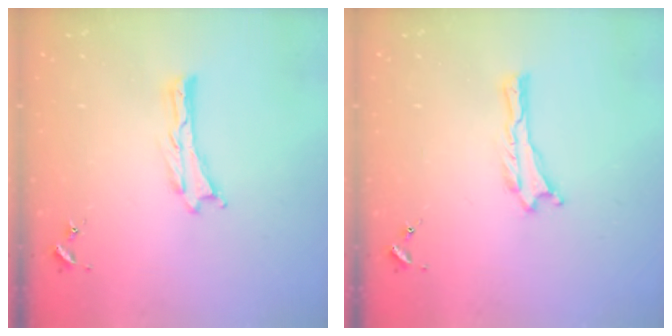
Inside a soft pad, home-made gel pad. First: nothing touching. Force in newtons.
{"total": 0.0}